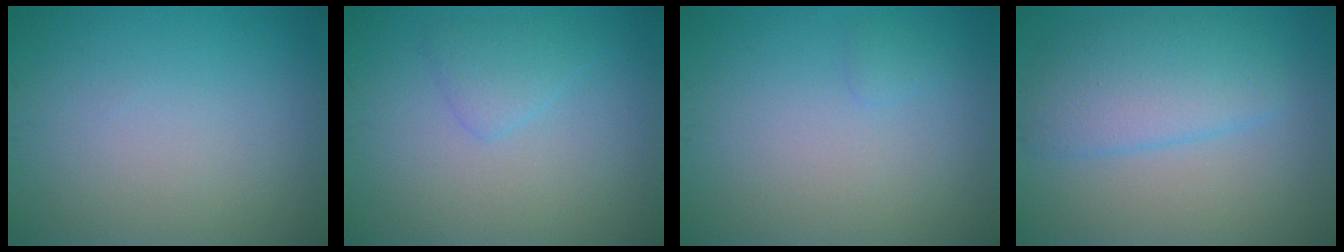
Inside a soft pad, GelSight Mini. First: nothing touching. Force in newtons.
{"total": 1.8, "press": 1.8, "slide": 0.2}
{"total": 0.6, "press": 0.6, "slide": 0.1}
{"total": 4.8, "press": 4.8, "slide": 0.1}